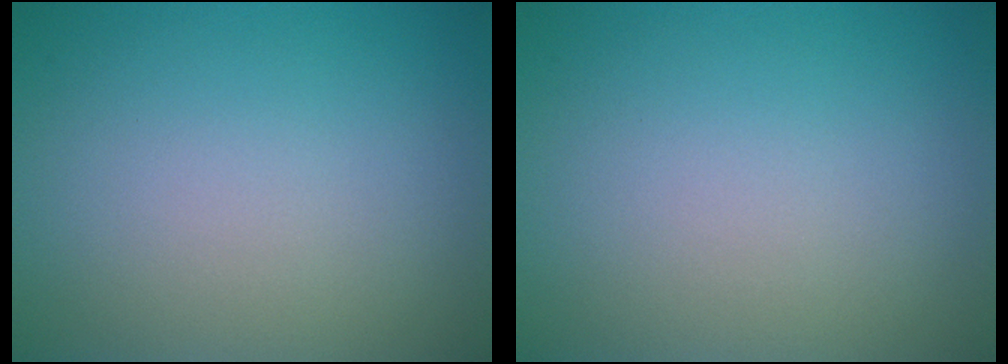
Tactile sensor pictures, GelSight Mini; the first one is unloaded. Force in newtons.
{"total": 0.0}